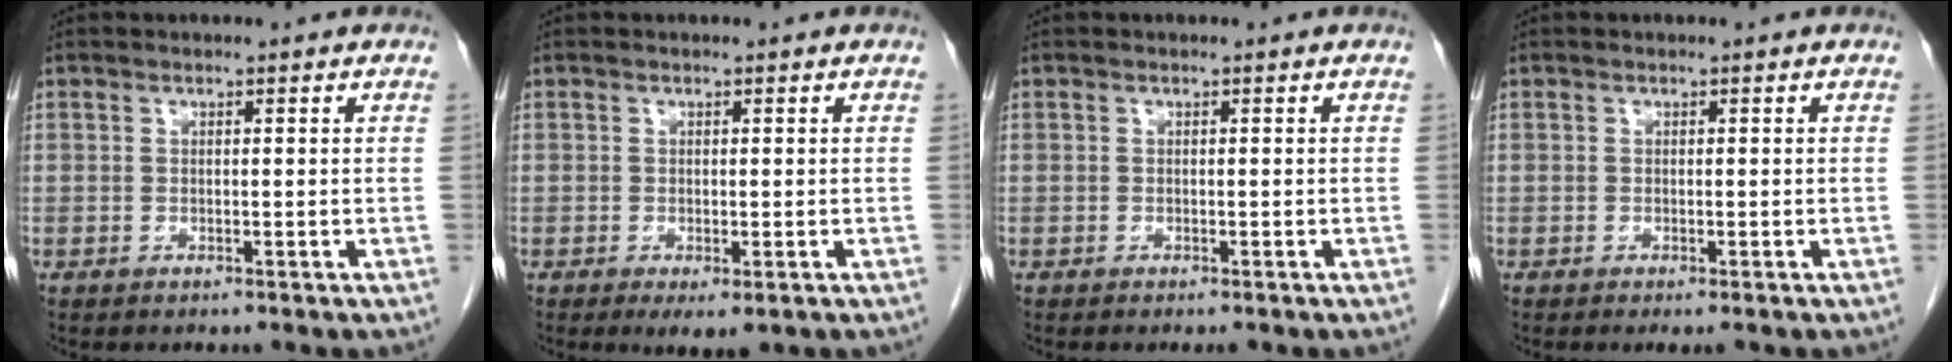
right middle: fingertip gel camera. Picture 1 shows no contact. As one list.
[{"total": 2.9, "force": [-1.4, 1.0, 2.3], "torque": [-0.031, -0.006, -0.014]}, {"total": 0.8, "force": [-0.6, 0.1, 0.4], "torque": [-0.010, -0.004, -0.007]}, {"total": 1.1, "force": [-0.7, 0.1, 0.8], "torque": [-0.010, -0.006, -0.009]}]